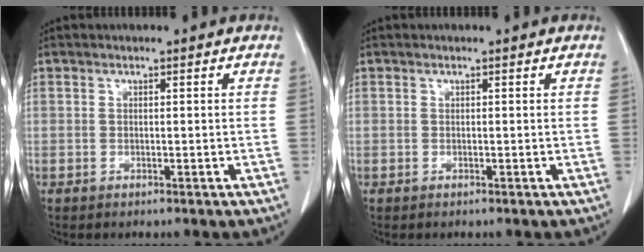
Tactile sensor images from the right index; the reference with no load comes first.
{"total": 0.0}